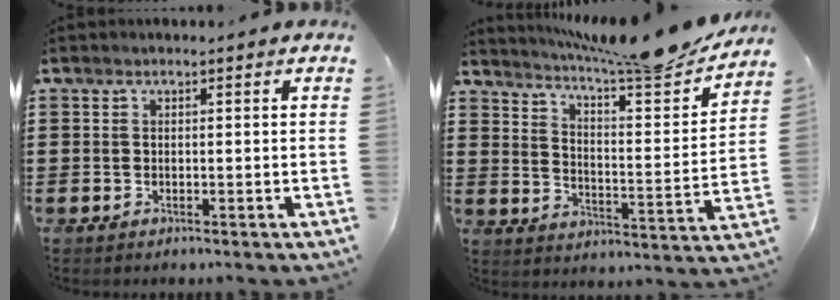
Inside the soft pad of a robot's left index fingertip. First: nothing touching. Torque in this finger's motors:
{"motor_torque": [2.14, 0.00, 0.14, 0.12]}